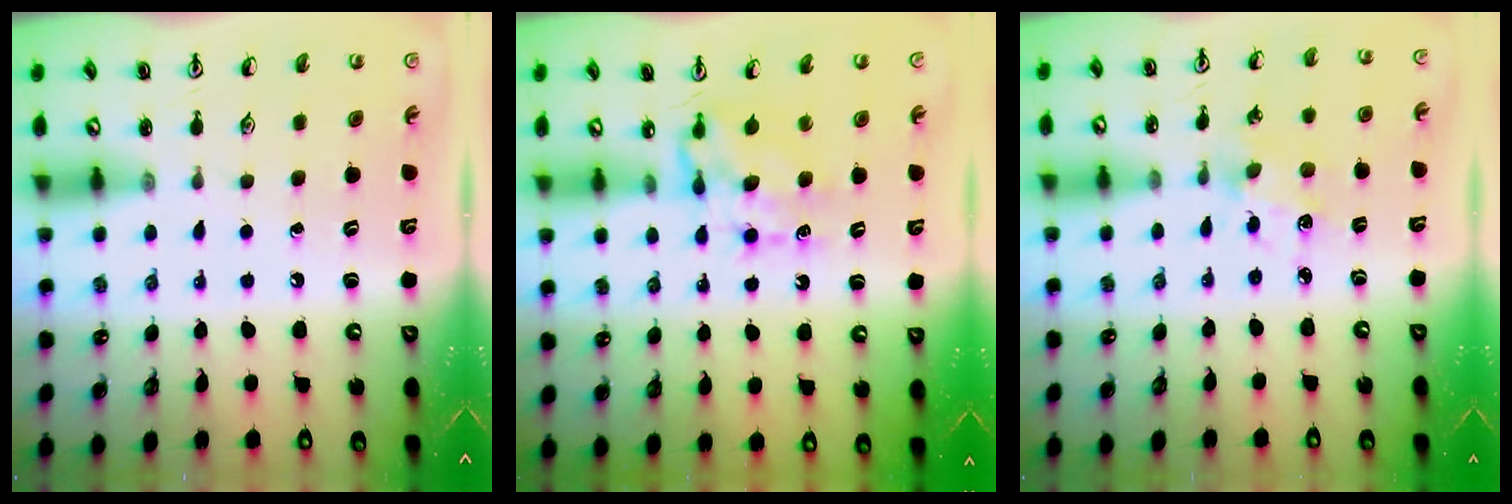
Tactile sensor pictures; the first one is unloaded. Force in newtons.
{"total": 6.9, "press": 6.9, "slide": 0.5}
{"total": 2.9, "press": 2.8, "slide": 0.3}